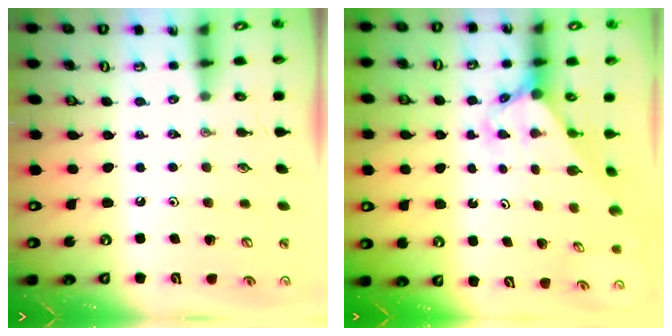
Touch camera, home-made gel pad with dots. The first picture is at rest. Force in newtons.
{"total": 3.2, "press": 3.2, "slide": 0.2}